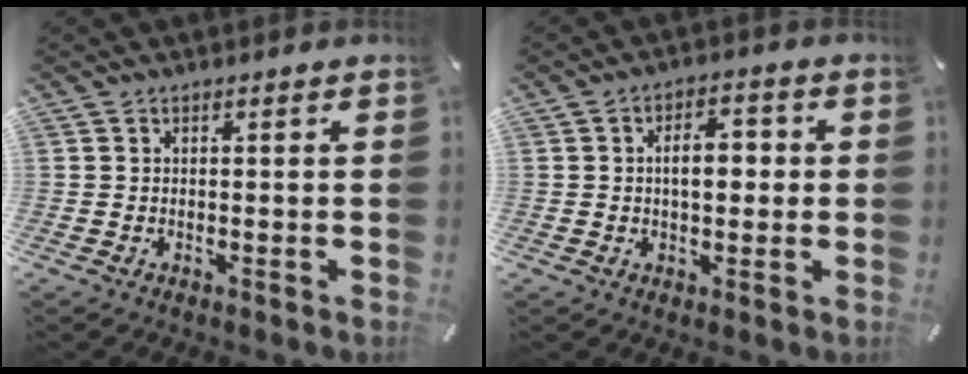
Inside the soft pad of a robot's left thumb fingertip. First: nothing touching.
{"total": 6.6, "force": [0.1, 3.9, 5.3], "torque": [-0.070, 0.000, -0.008]}